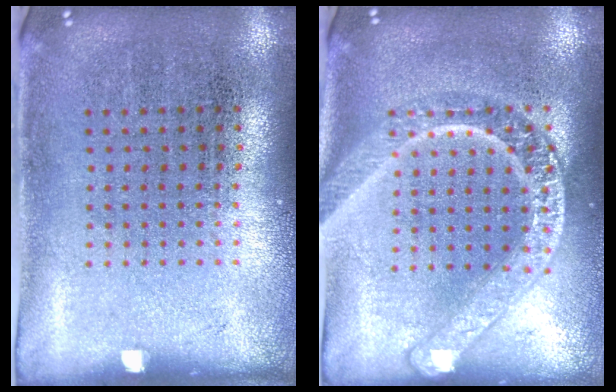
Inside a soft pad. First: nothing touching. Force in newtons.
{"total": 3.4, "press": 3.4, "slide": 0.4}